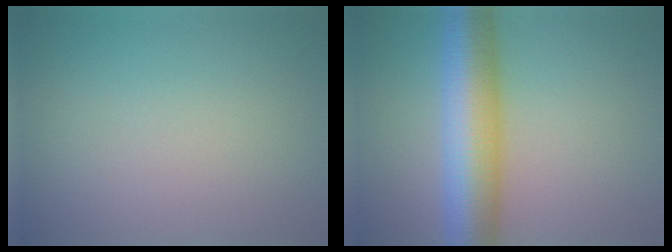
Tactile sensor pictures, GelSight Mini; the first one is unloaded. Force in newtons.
{"total": 9.7, "press": 9.7, "slide": 0.1}